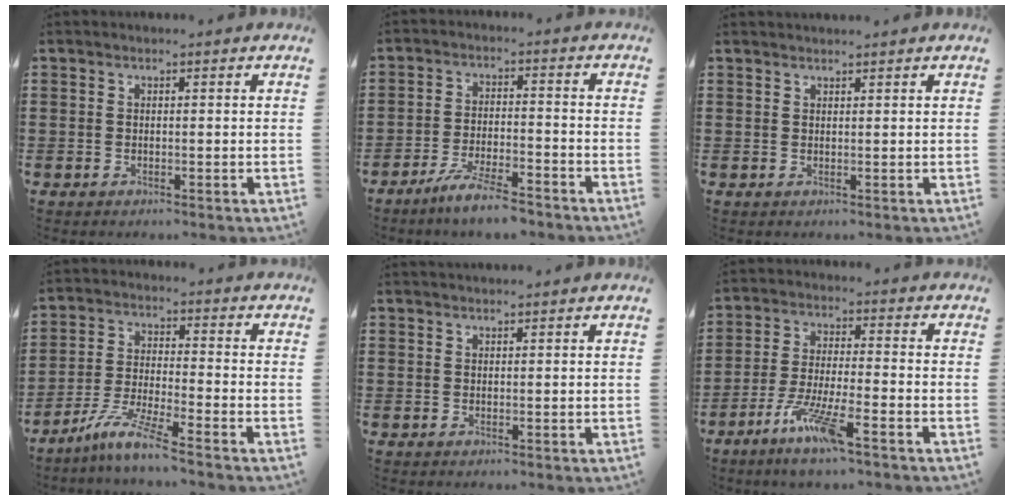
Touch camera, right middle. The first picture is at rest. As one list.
[{"total": 6.2, "force": [-5.3, 0.5, 3.2], "torque": [-0.071, -0.005, -0.101]}, {"total": 1.0, "force": [1.0, -0.1, 0.0], "torque": [-0.003, -0.002, 0.019]}, {"total": 6.9, "force": [-5.7, -0.1, 3.9], "torque": [-0.088, -0.013, -0.114]}, {"total": 0.8, "force": [0.8, 0.0, 0.0], "torque": [-0.002, -0.001, 0.015]}, {"total": 7.6, "force": [-4.9, 0.7, 5.7], "torque": [-0.115, -0.007, -0.090]}]